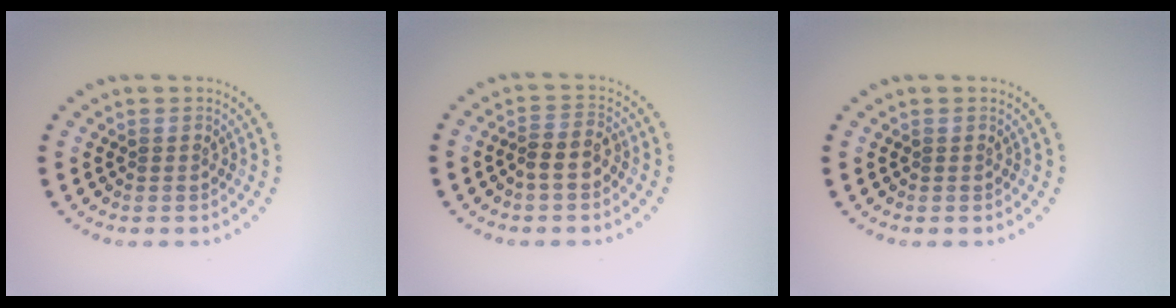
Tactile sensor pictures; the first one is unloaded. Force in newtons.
{"total": 2.2, "press": 2.0, "slide": 0.9}
{"total": 0.0}